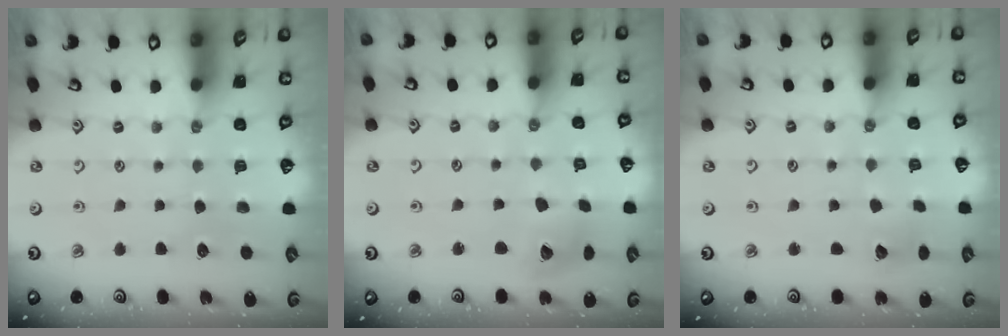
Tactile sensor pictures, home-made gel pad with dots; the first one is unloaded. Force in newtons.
{"total": 8.5, "press": 8.5, "slide": 1.2}
{"total": 3.2, "press": 3.2, "slide": 0.3}